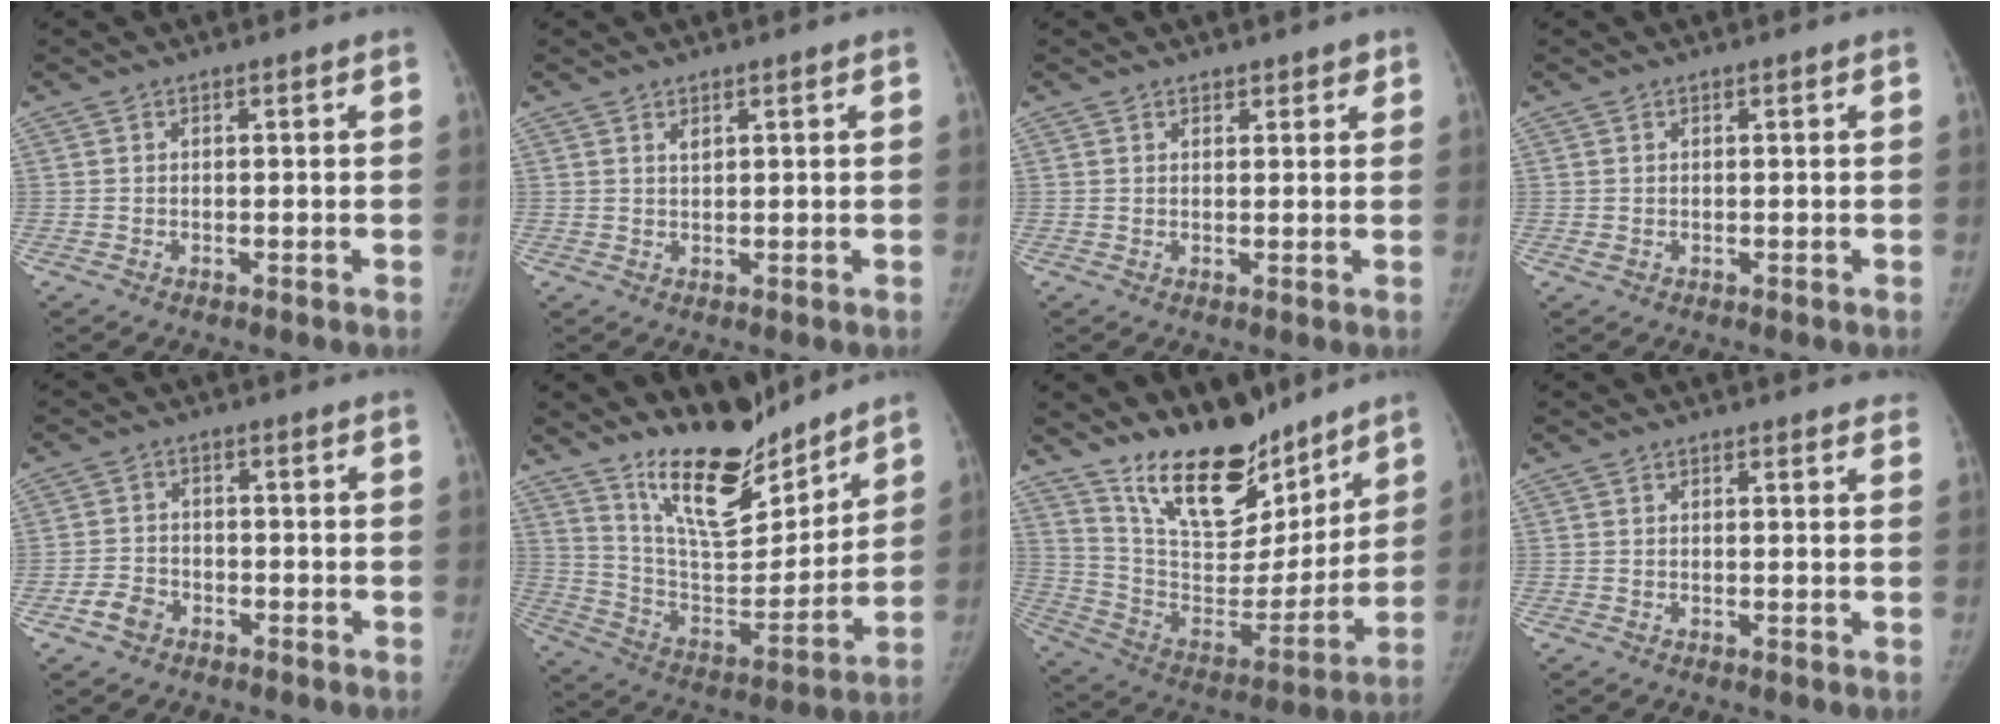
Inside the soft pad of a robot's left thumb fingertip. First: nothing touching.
{"total": 0.9, "force": [0.7, 0.3, 0.5], "torque": [-0.006, -0.006, 0.014]}
{"total": 1.9, "force": [1.5, 1.2, 0.3], "torque": [0.017, -0.008, 0.016]}
{"total": 0.5, "force": [0.0, 0.4, 0.3], "torque": [-0.004, 0.000, -0.001]}
{"total": 3.7, "force": [-2.2, 2.7, 1.4], "torque": [-0.019, 0.018, -0.042]}
{"total": 18.1, "force": [14.7, 6.2, 8.6], "torque": [-0.092, -0.112, 0.260]}
{"total": 21.5, "force": [16.4, 9.2, 10.5], "torque": [-0.126, -0.102, 0.284]}
{"total": 3.3, "force": [3.0, 1.0, 0.8], "torque": [0.013, -0.008, 0.020]}